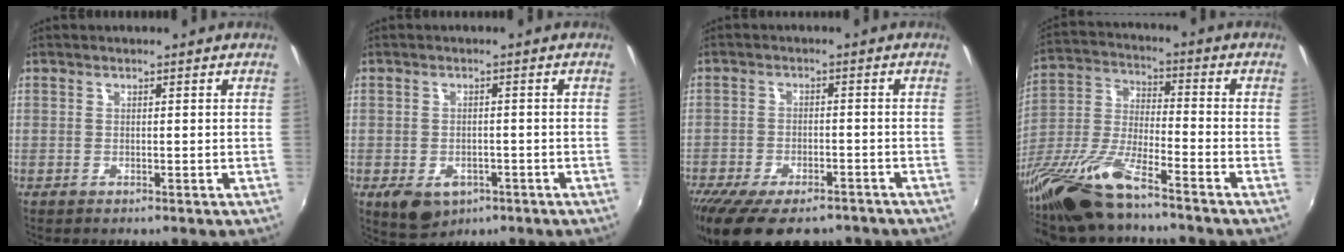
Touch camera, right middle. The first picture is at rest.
{"total": 7.2, "force": [-3.6, 4.6, 4.2], "torque": [-0.083, -0.020, -0.053]}
{"total": 15.9, "force": [-11.9, 6.2, 8.5], "torque": [-0.182, -0.041, -0.185]}
{"total": 16.7, "force": [-12.6, 2.7, 10.7], "torque": [-0.232, -0.035, -0.249]}